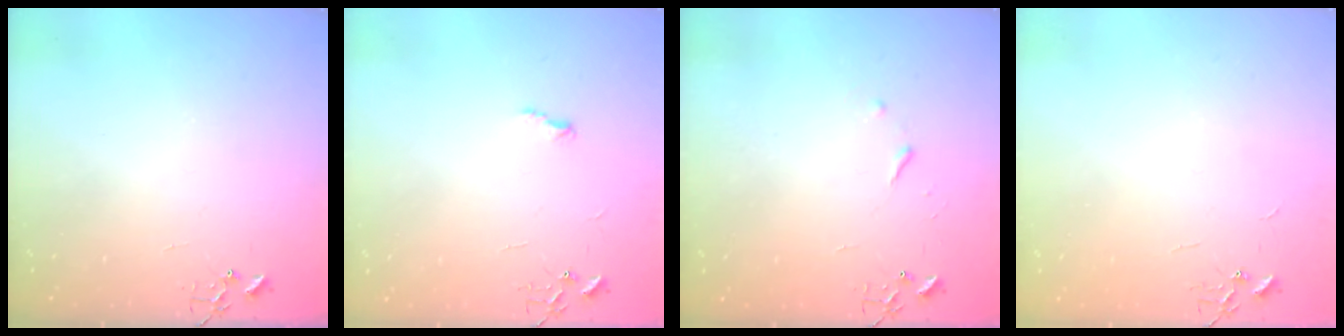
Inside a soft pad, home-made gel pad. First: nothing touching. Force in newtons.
{"total": 4.7, "press": 4.7, "slide": 0.7}
{"total": 3.4, "press": 3.3, "slide": 0.6}
{"total": 2.2, "press": 2.2, "slide": 0.3}